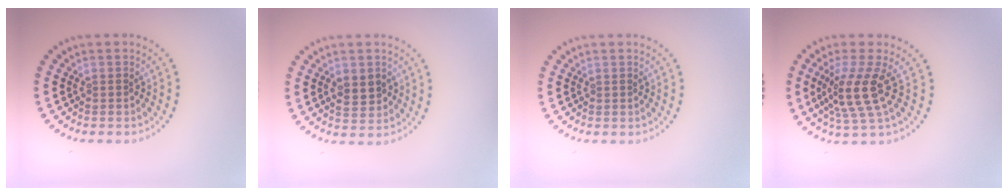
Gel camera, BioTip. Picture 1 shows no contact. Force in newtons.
{"total": 2.3, "press": 2.3, "slide": 0.3}
{"total": 0.0}
{"total": 4.0, "press": 3.0, "slide": 2.7}